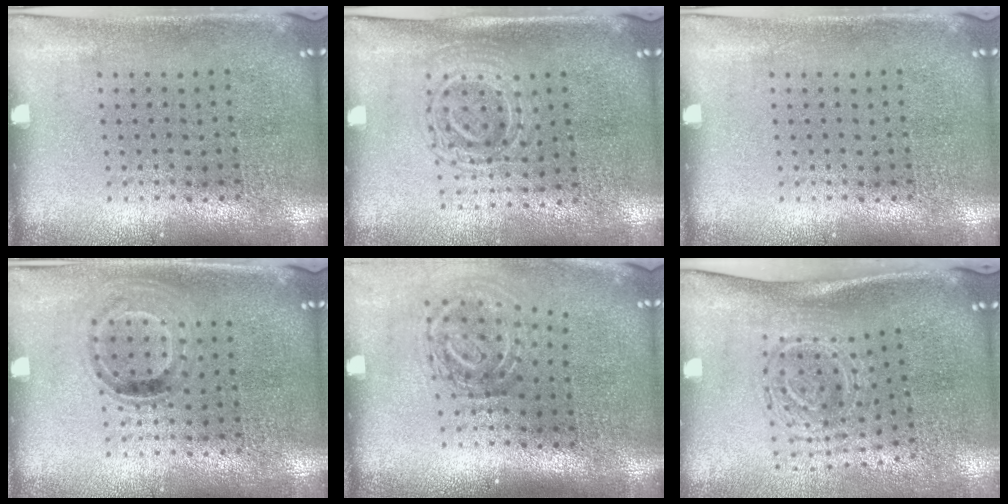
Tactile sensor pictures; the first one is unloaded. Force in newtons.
{"total": 1.5, "press": 1.4, "slide": 0.6}
{"total": 0.0}
{"total": 1.0, "press": 0.9, "slide": 0.6}
{"total": 1.9, "press": 1.2, "slide": 1.5}
{"total": 1.7, "press": 1.2, "slide": 1.2}